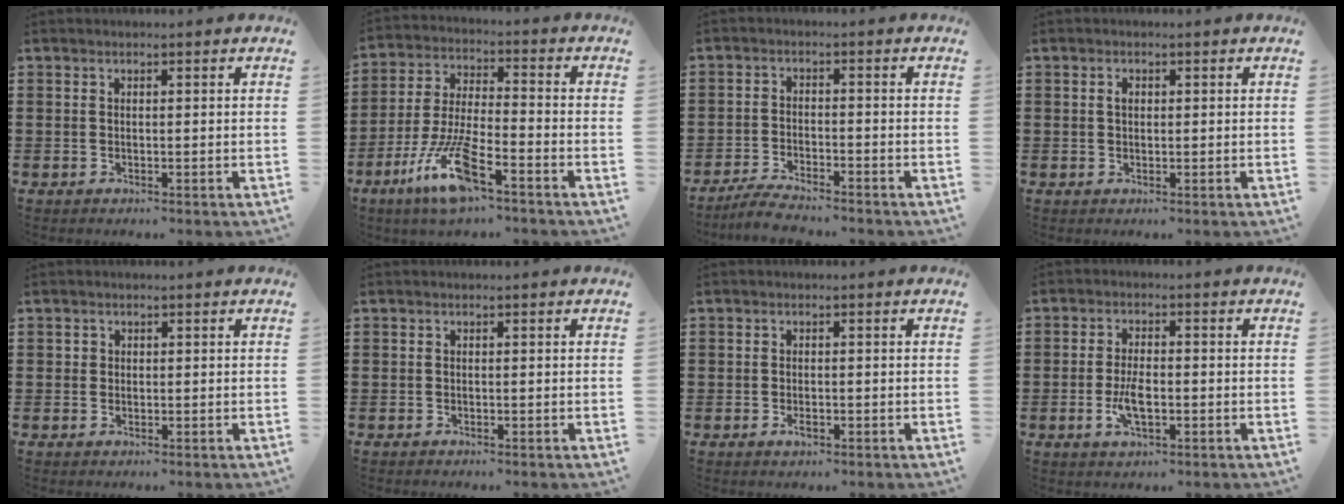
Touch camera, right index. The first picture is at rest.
{"total": 11.4, "force": [-6.8, 1.9, 8.9], "torque": [-0.207, -0.010, -0.134]}
{"total": 3.5, "force": [-3.4, 0.0, 0.9], "torque": [-0.018, 0.004, -0.068]}
{"total": 1.2, "force": [0.3, 0.8, 0.9], "torque": [-0.020, 0.006, 0.005]}
{"total": 0.8, "force": [0.2, 0.7, 0.1], "torque": [-0.004, 0.005, 0.004]}
{"total": 0.0}
{"total": 1.3, "force": [-0.6, 0.6, 0.9], "torque": [-0.018, -0.002, -0.011]}
{"total": 4.6, "force": [-1.1, 1.9, 4.1], "torque": [-0.091, -0.002, -0.023]}